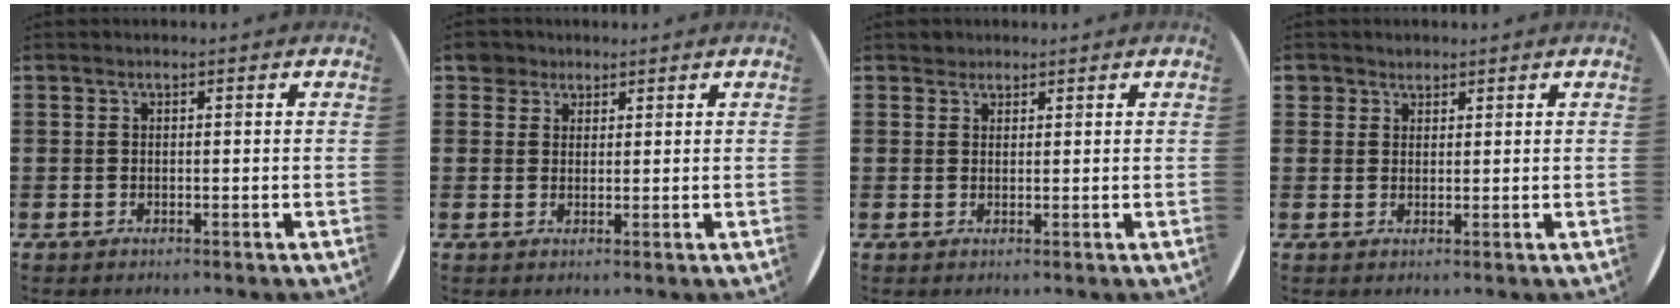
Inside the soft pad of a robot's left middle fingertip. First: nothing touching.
{"total": 2.6, "force": [2.0, 1.6, 0.2], "torque": [0.004, 0.002, 0.036]}
{"total": 1.3, "force": [1.2, 0.5, -0.1], "torque": [-0.001, 0.001, 0.024]}
{"total": 1.8, "force": [1.5, 0.9, 0.0], "torque": [0.006, 0.001, 0.028]}